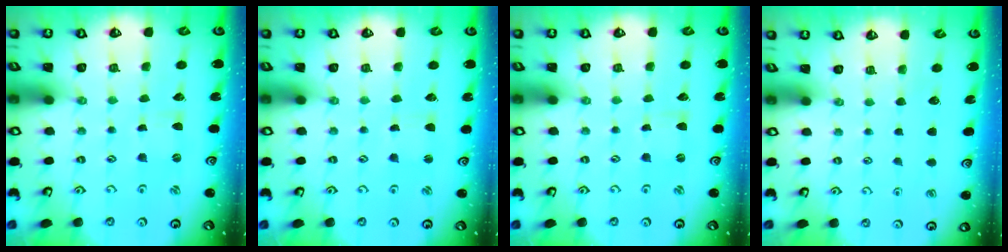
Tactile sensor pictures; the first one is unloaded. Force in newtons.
{"total": 1.3, "press": 1.3, "slide": 0.1}
{"total": 0.0}
{"total": 0.0}